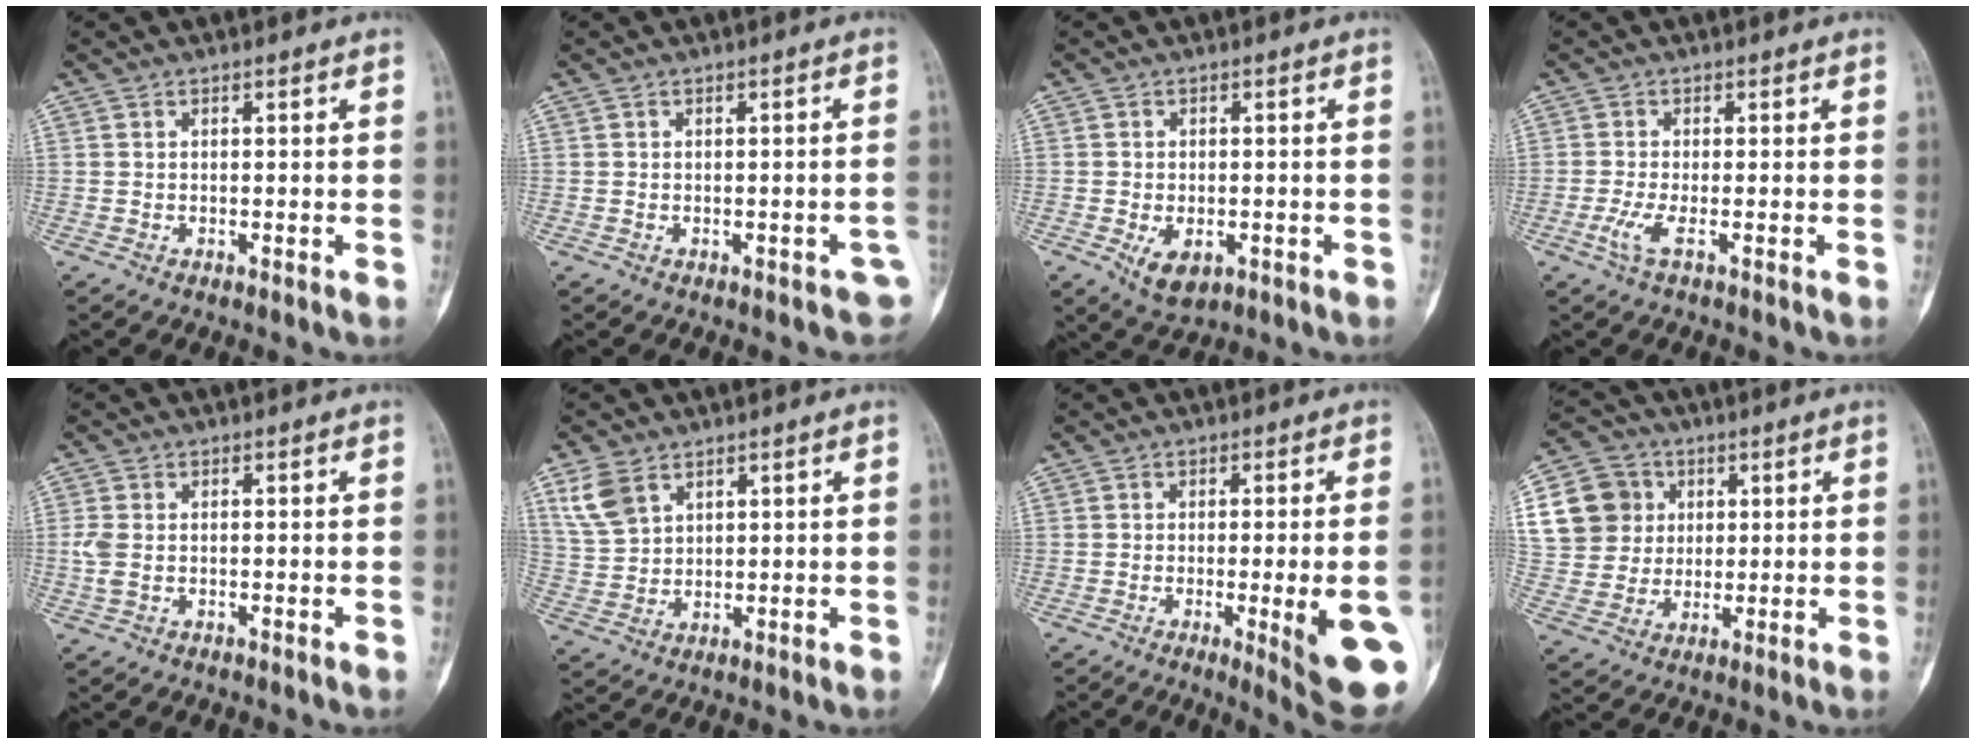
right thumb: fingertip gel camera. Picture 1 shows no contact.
{"total": 2.9, "force": [-1.2, 1.7, 2.1], "torque": [-0.009, 0.015, -0.010]}
{"total": 5.5, "force": [-1.8, 3.5, 3.9], "torque": [-0.055, -0.001, -0.016]}
{"total": 2.7, "force": [-1.1, 0.3, 2.5], "torque": [-0.070, -0.008, -0.028]}
{"total": 2.5, "force": [-0.4, 1.2, 2.1], "torque": [-0.065, 0.002, -0.010]}
{"total": 6.7, "force": [3.9, 4.2, 3.5], "torque": [-0.063, -0.010, 0.089]}
{"total": 13.0, "force": [-3.3, 2.4, 12.3], "torque": [-0.130, -0.008, -0.032]}
{"total": 13.3, "force": [3.7, 12.0, 4.5], "torque": [-0.065, 0.011, 0.070]}